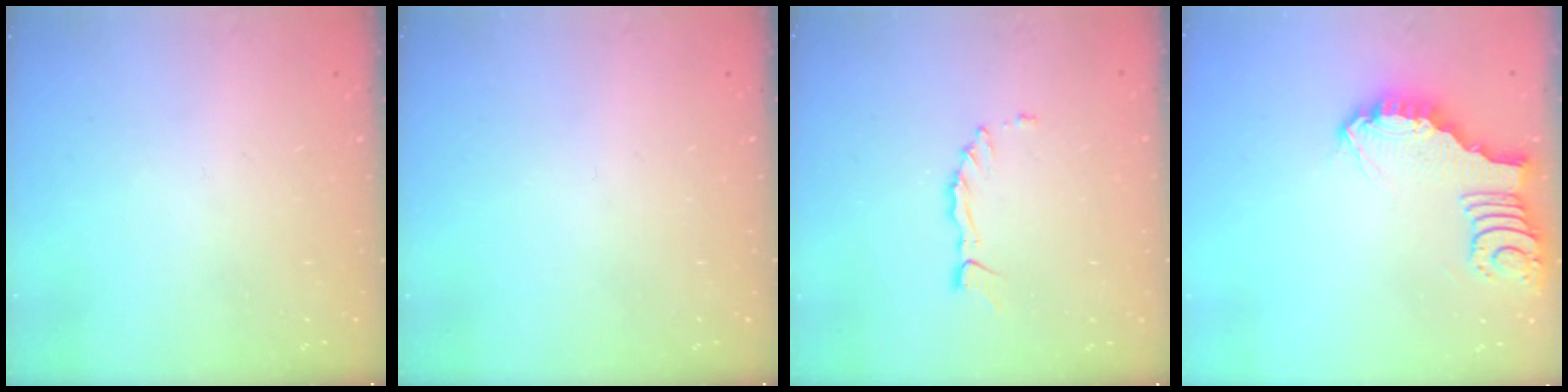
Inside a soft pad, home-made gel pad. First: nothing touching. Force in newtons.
{"total": 0.0}
{"total": 1.5, "press": 1.5, "slide": 0.4}
{"total": 3.0, "press": 3.0, "slide": 0.1}